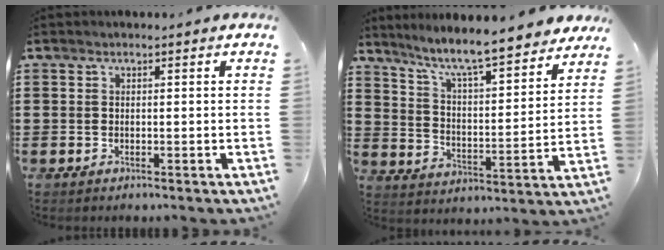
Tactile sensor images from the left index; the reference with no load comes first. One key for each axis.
{"total": 7.8, "fx": 6.9, "fy": 0.0, "fz": 3.8, "tx": -0.101, "ty": -0.048, "tz": 0.110}